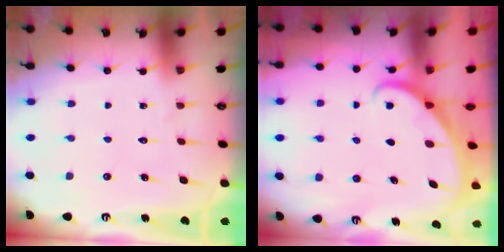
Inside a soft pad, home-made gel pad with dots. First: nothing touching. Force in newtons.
{"total": 2.3, "press": 2.3, "slide": 0.1}